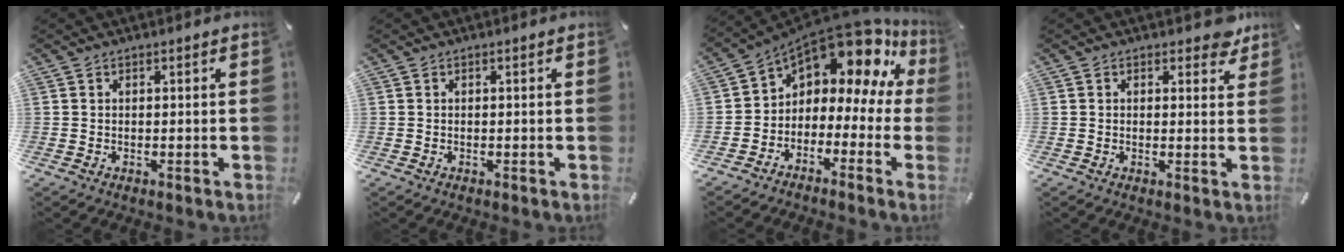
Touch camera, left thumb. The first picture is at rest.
{"total": 0.0}
{"total": 11.3, "force": [8.3, 5.3, 5.6], "torque": [-0.110, -0.081, 0.141]}
{"total": 3.4, "force": [2.4, 1.8, 1.6], "torque": [-0.005, -0.007, 0.037]}